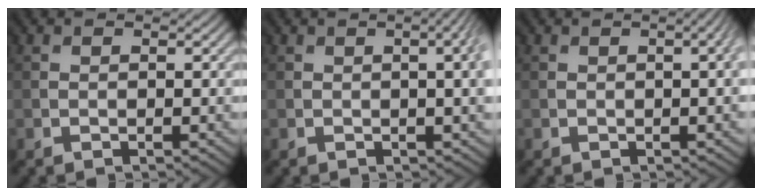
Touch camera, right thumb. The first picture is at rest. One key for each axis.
{"total": 4.6, "fx": 0.0, "fy": 1.6, "fz": 4.3, "tx": -0.033, "ty": 0.005, "tz": 0.000}
{"total": 3.3, "fx": -0.3, "fy": 1.0, "fz": 3.1, "tx": -0.025, "ty": 0.000, "tz": 0.000}